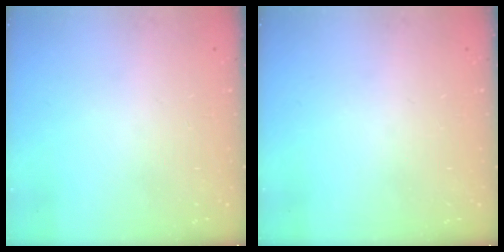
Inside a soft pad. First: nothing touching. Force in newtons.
{"total": 0.0}